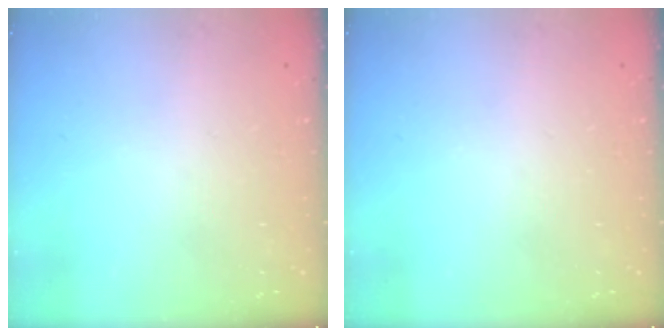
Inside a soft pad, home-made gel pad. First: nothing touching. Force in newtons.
{"total": 0.0}